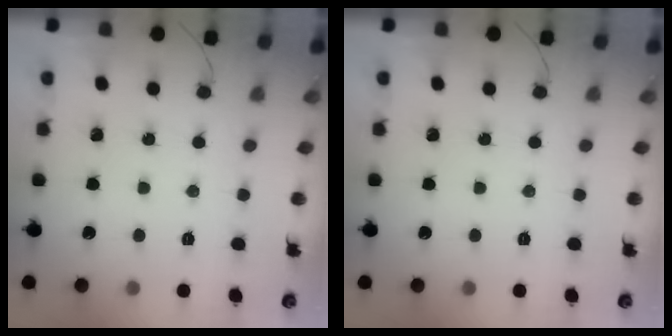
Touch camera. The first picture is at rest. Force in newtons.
{"total": 0.0}